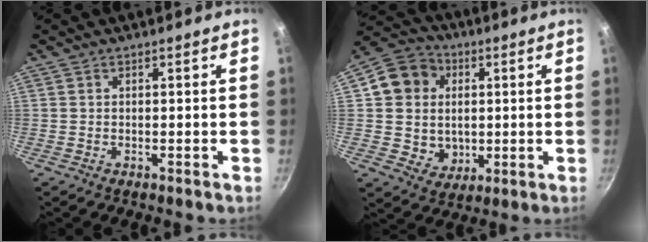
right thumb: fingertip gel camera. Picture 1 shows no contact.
{"total": 13.2, "force": [2.3, 11.9, 5.2], "torque": [-0.059, 0.006, 0.044]}